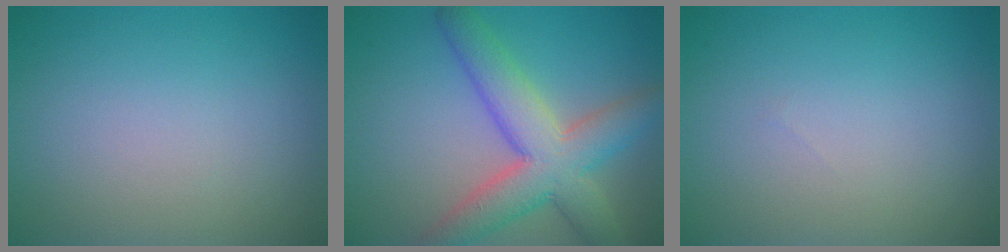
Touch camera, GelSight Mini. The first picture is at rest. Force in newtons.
{"total": 7.6, "press": 7.6, "slide": 0.6}
{"total": 0.0}